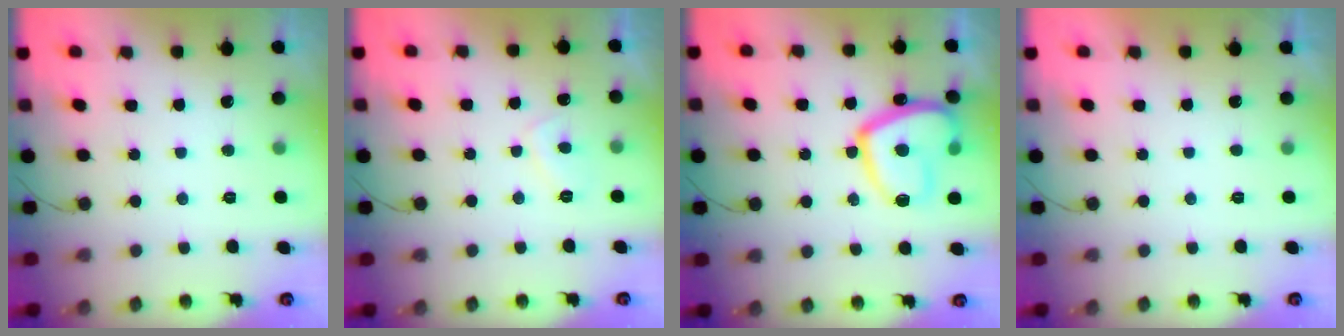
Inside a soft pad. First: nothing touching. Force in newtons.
{"total": 2.6, "press": 2.6, "slide": 0.5}
{"total": 16.8, "press": 16.7, "slide": 1.8}
{"total": 2.2, "press": 2.2, "slide": 0.4}